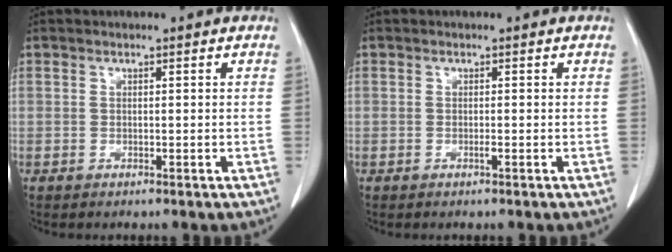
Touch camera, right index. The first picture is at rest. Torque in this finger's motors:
{"motor_torque": [0.29, 0.28, 0.20, 0.06]}